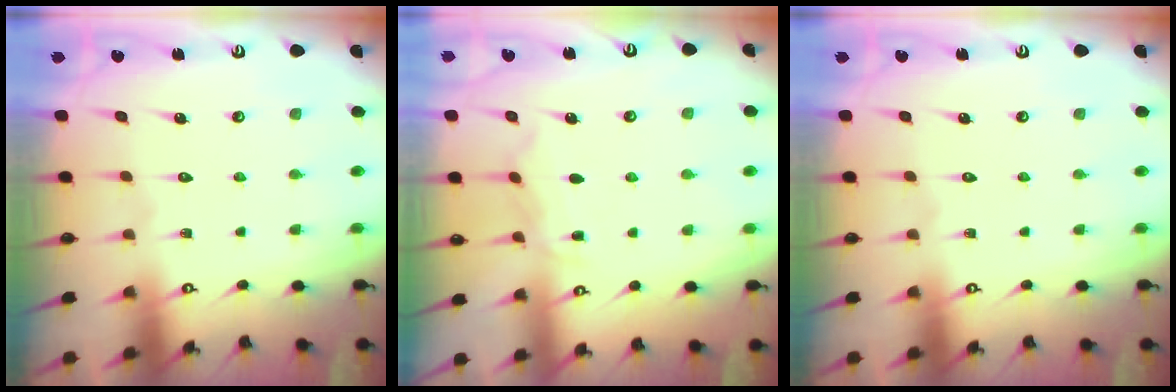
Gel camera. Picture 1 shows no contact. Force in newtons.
{"total": 5.9, "press": 5.8, "slide": 0.7}
{"total": 0.0}